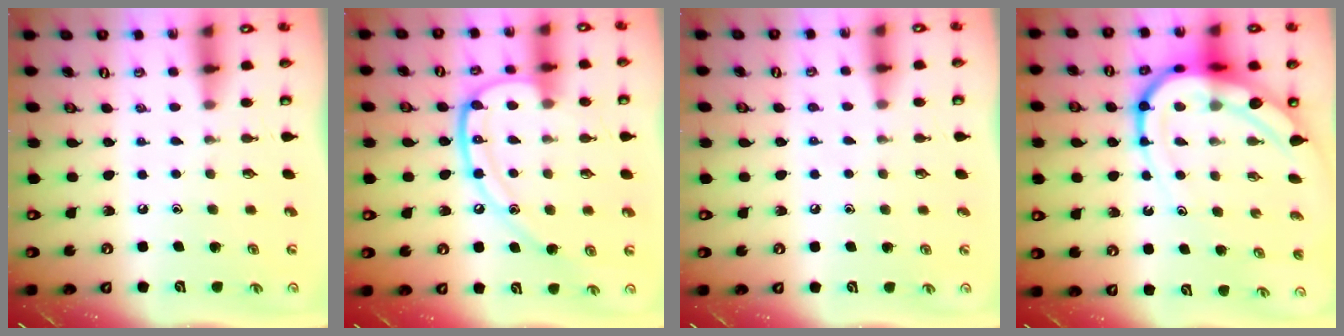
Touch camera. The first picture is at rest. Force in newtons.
{"total": 14.5, "press": 14.5, "slide": 0.8}
{"total": 3.8, "press": 3.7, "slide": 0.9}
{"total": 15.0, "press": 15.0, "slide": 1.5}